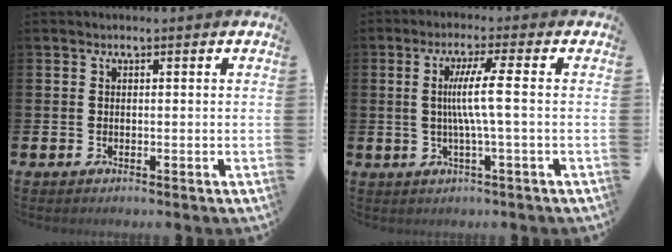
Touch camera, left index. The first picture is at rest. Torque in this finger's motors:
{"motor_torque": [0.21, 0.21, 0.65, 0.21]}